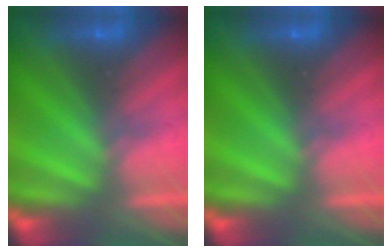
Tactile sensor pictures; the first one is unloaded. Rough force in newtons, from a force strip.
{"total": 0.0}